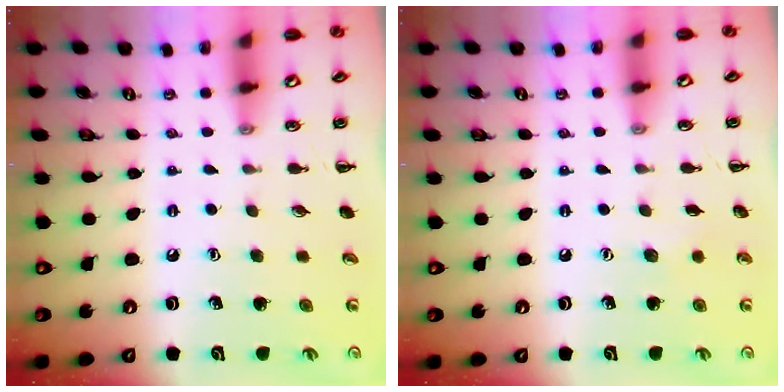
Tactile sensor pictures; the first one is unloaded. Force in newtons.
{"total": 4.1, "press": 3.9, "slide": 0.9}